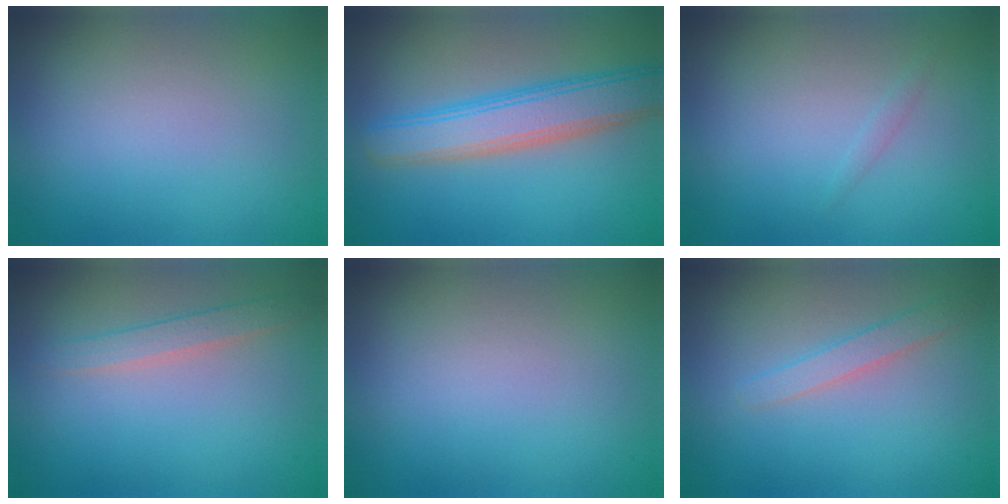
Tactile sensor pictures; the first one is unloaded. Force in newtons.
{"total": 5.6, "press": 5.6, "slide": 0.2}
{"total": 0.6, "press": 0.6, "slide": 0.0}
{"total": 1.8, "press": 1.8, "slide": 0.1}
{"total": 0.0}
{"total": 1.8, "press": 1.8, "slide": 0.0}